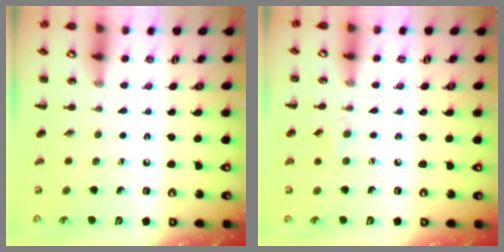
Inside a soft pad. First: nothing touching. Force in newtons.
{"total": 5.3, "press": 4.9, "slide": 2.1}